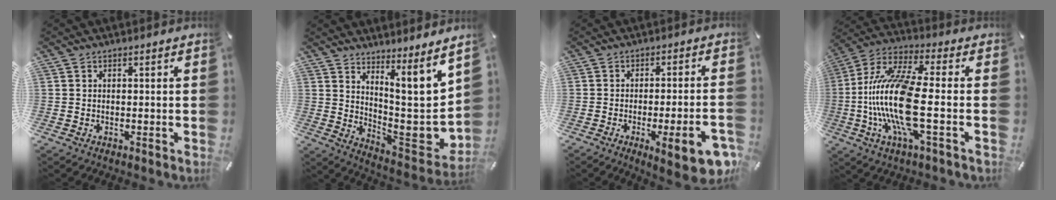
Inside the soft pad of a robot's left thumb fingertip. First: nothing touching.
{"total": 13.4, "force": [4.6, 4.6, 11.7], "torque": [-0.120, -0.090, 0.073]}
{"total": 12.3, "force": [-4.8, 2.1, 11.2], "torque": [-0.160, 0.002, -0.063]}
{"total": 19.9, "force": [-2.1, 5.7, 19.0], "torque": [-0.410, -0.020, -0.041]}